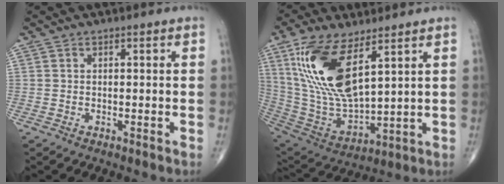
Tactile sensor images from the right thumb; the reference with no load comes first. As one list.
[{"total": 19.1, "force": [8.1, 7.8, 15.5], "torque": [-0.310, -0.036, 0.172]}]